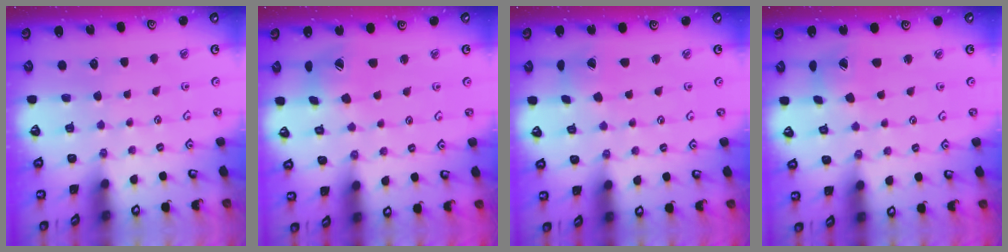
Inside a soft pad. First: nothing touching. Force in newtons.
{"total": 8.8, "press": 8.8, "slide": 1.2}
{"total": 1.8, "press": 1.8, "slide": 0.2}
{"total": 5.4, "press": 5.4, "slide": 0.5}